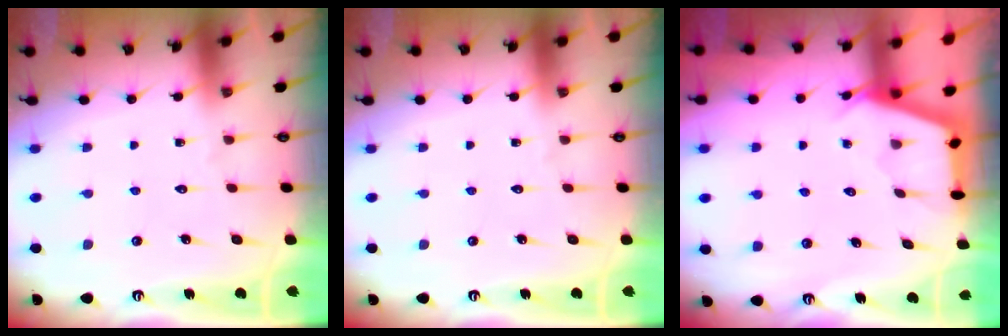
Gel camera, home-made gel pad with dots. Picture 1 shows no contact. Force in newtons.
{"total": 0.0}
{"total": 2.7, "press": 2.7, "slide": 0.3}